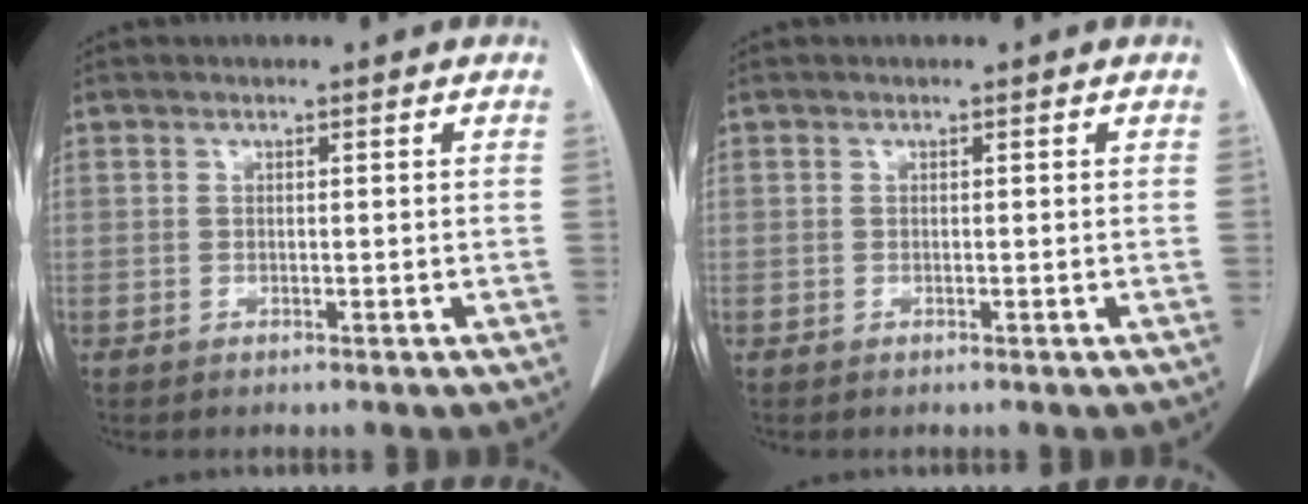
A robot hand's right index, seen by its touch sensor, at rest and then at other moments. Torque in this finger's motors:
{"motor_torque": [0.03, -0.02, 0.01, 0.02]}